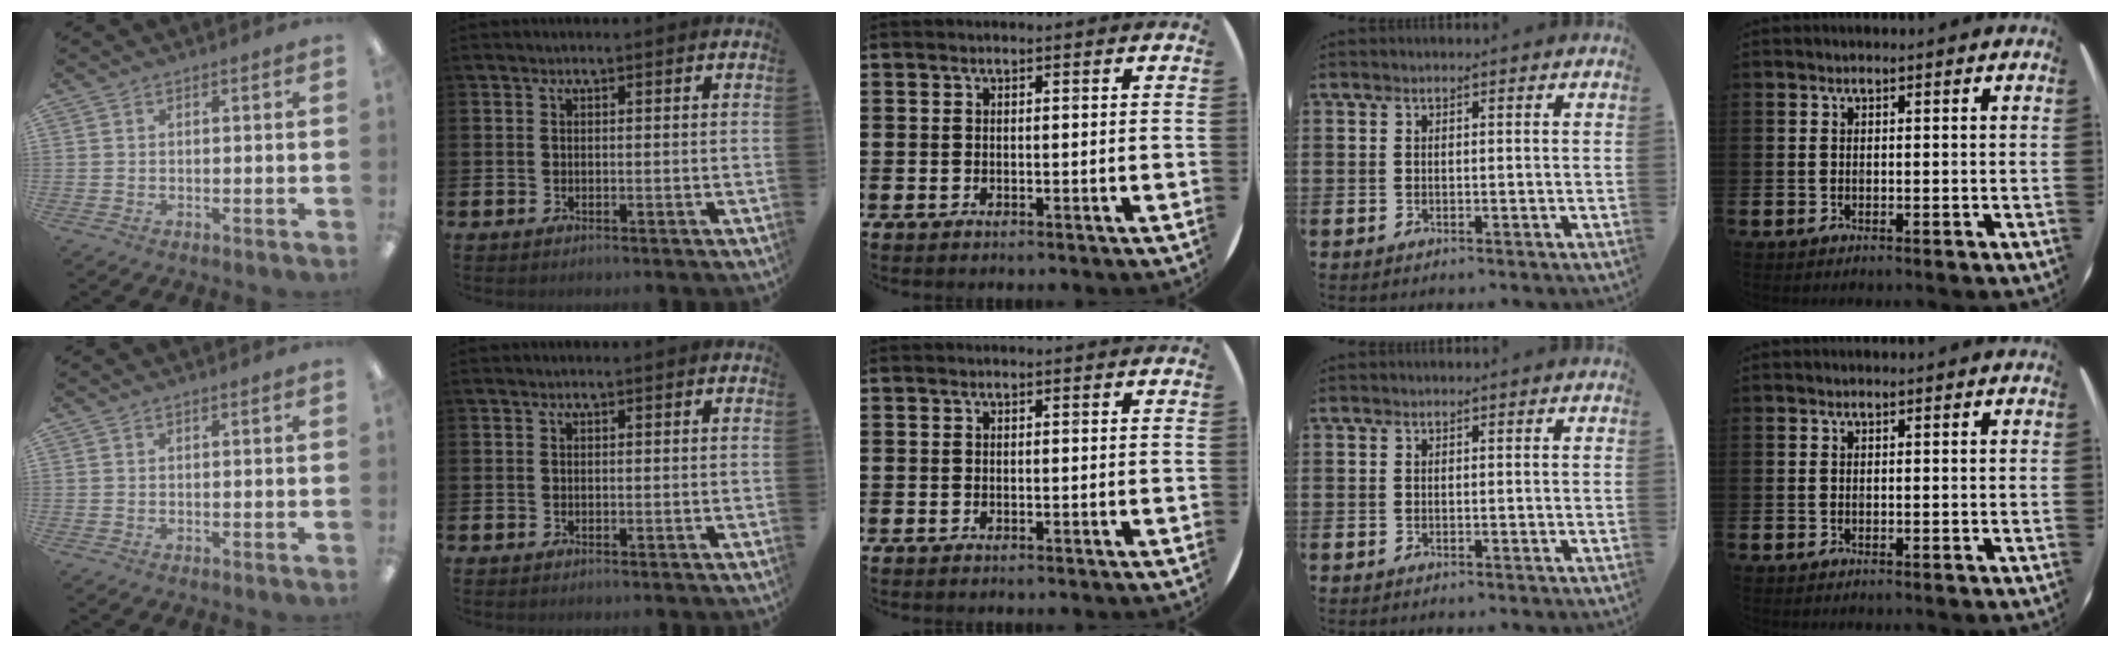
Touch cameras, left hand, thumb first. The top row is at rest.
{}